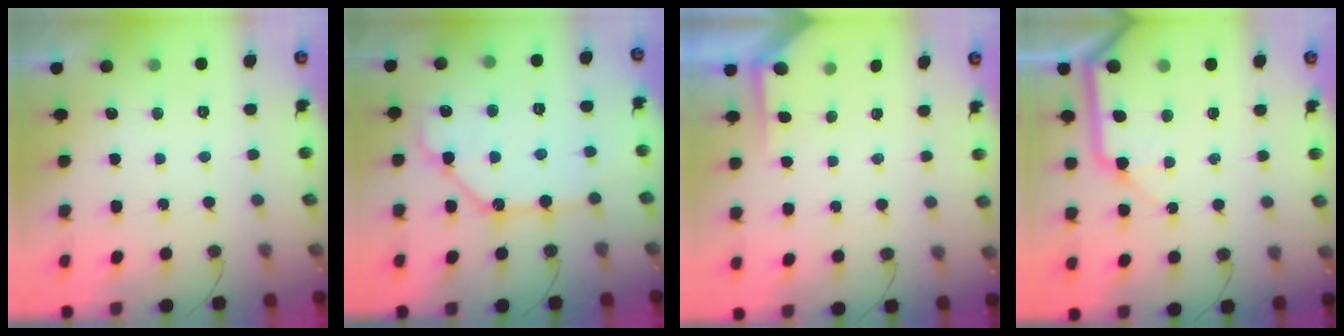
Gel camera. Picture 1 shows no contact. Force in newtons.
{"total": 14.6, "press": 14.5, "slide": 1.6}
{"total": 1.5, "press": 1.5, "slide": 0.3}
{"total": 12.9, "press": 12.8, "slide": 1.9}